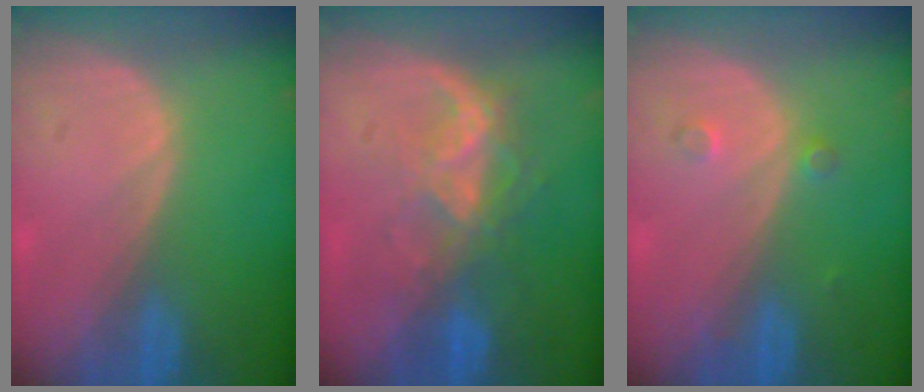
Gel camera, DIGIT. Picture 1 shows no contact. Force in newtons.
{"total": 6.8, "press": 6.2, "slide": 2.8}
{"total": 1.9, "press": 1.6, "slide": 1.0}